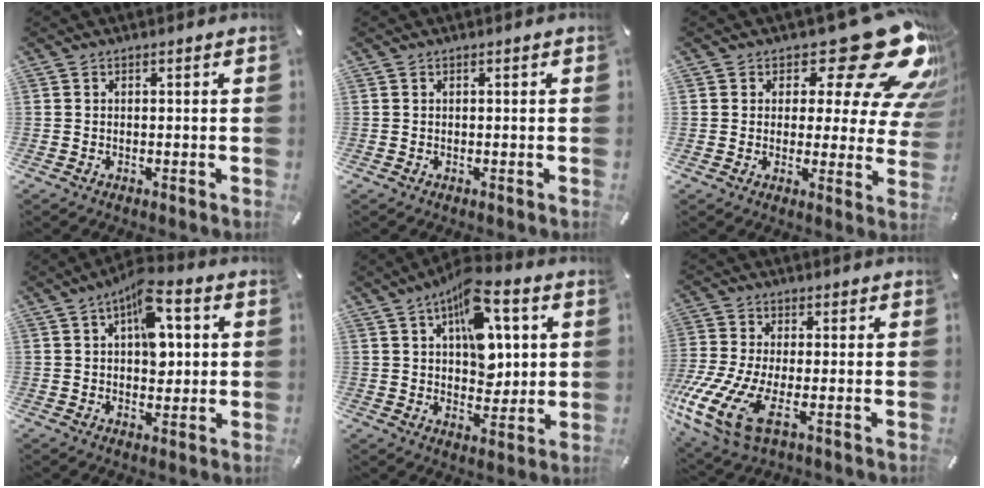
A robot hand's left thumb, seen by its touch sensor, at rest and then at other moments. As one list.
[{"total": 0.0}, {"total": 21.0, "force": [12.0, 8.7, 14.9], "torque": [-0.189, -0.080, 0.190]}, {"total": 10.3, "force": [3.1, 5.9, 7.8], "torque": [-0.097, -0.012, 0.049]}, {"total": 14.0, "force": [5.7, 8.2, 9.8], "torque": [-0.135, -0.020, 0.097]}, {"total": 13.7, "force": [-4.1, 6.2, 11.5], "torque": [-0.257, -0.008, -0.067]}]